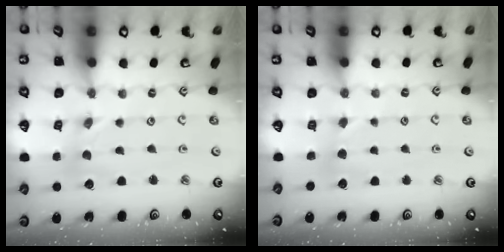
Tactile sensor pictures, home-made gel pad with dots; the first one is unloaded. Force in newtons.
{"total": 2.4, "press": 2.4, "slide": 0.3}